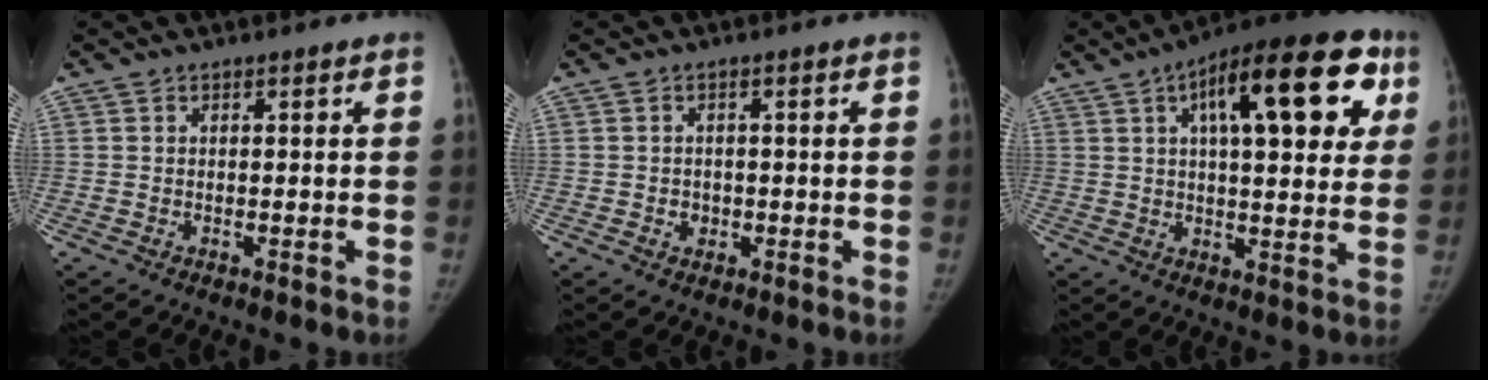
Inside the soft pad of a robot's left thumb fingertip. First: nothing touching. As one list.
[{"total": 1.9, "force": [-0.6, 1.7, 0.5], "torque": [0.003, 0.004, -0.006]}, {"total": 22.6, "force": [8.5, 8.9, 19.0], "torque": [-0.240, 0.015, 0.115]}]